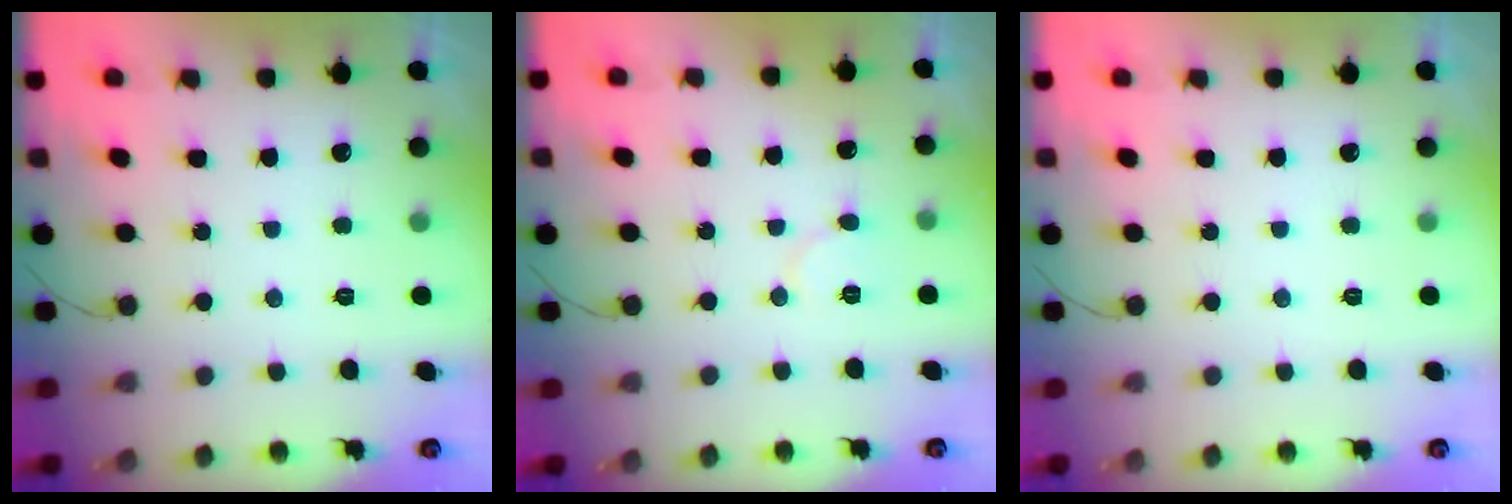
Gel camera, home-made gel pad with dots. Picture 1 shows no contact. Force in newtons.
{"total": 5.3, "press": 5.3, "slide": 0.6}
{"total": 0.0}